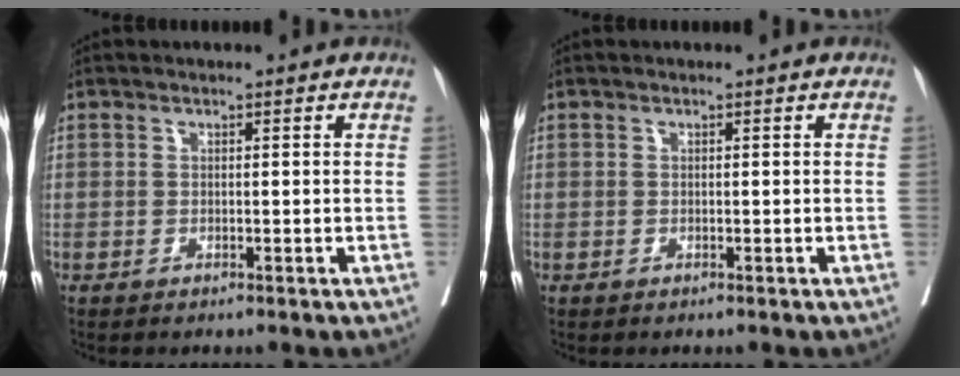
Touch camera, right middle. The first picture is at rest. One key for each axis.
{"total": 0.0}